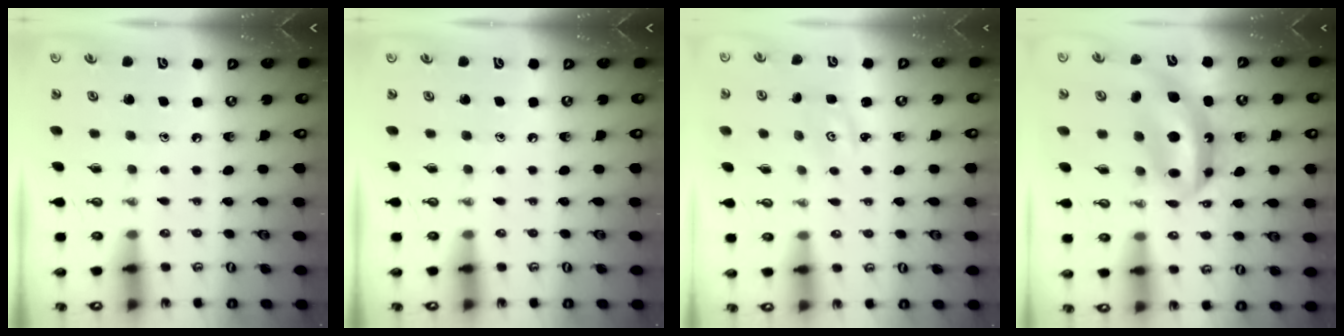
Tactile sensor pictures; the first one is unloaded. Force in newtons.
{"total": 0.0}
{"total": 2.0, "press": 2.0, "slide": 0.3}
{"total": 13.0, "press": 12.9, "slide": 1.8}